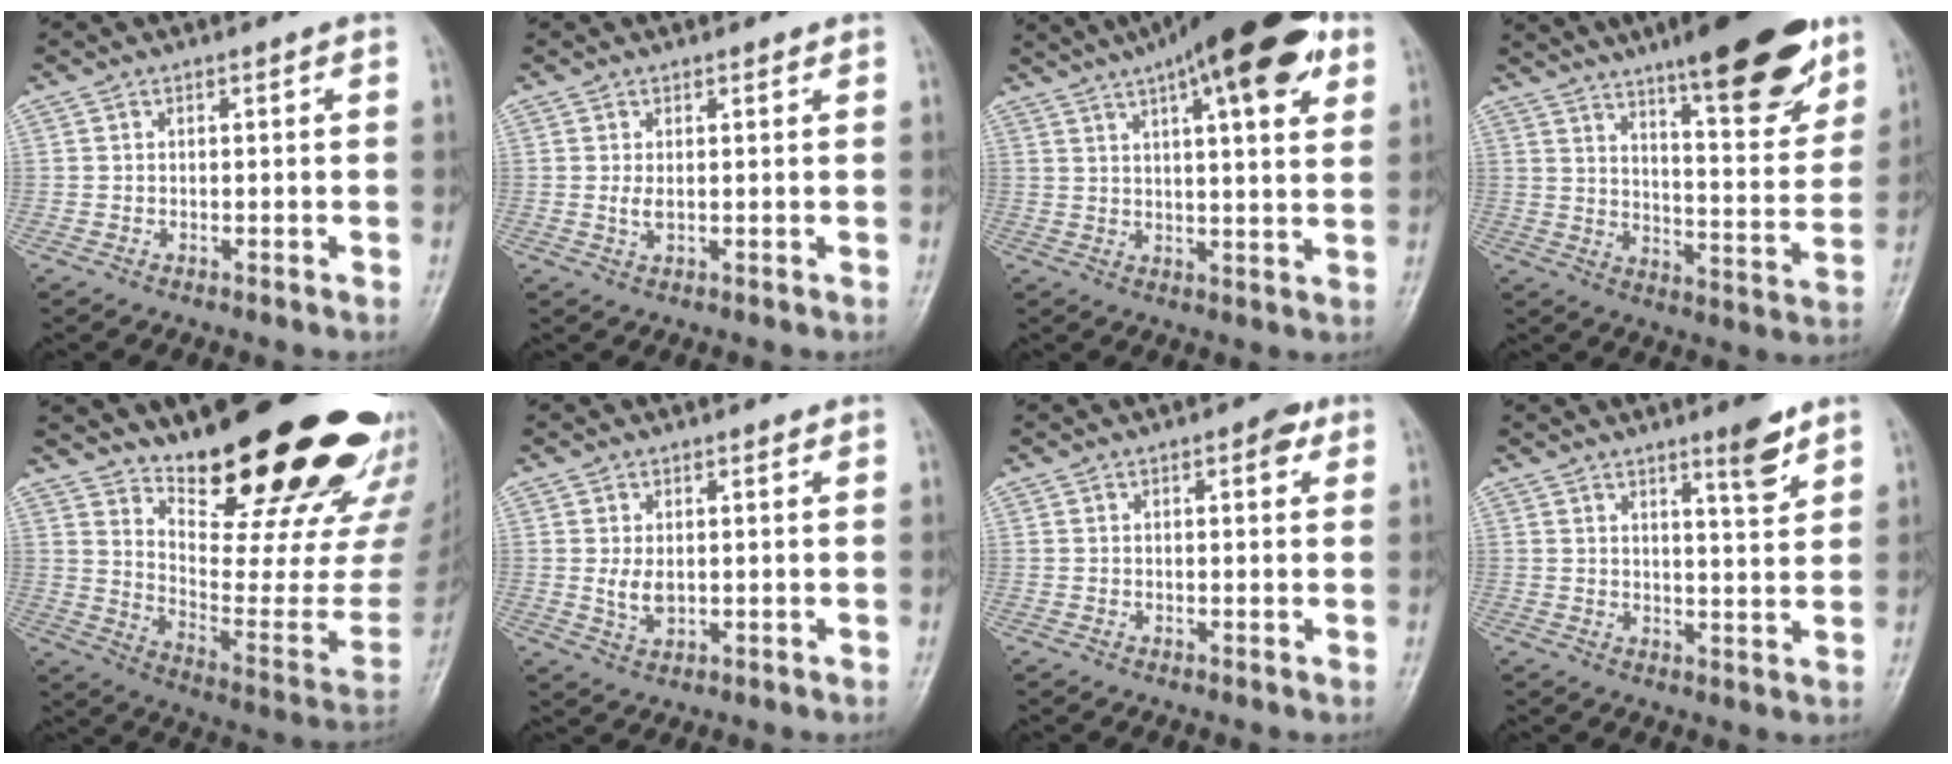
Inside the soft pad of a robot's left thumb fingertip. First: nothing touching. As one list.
[{"total": 2.1, "force": [0.7, 1.0, 1.7], "torque": [-0.031, -0.005, 0.015]}, {"total": 20.5, "force": [11.1, 5.7, 16.3], "torque": [-0.229, -0.005, 0.160]}, {"total": 21.2, "force": [13.8, 5.2, 15.3], "torque": [-0.186, -0.065, 0.205]}, {"total": 28.5, "force": [20.8, 7.6, 18.0], "torque": [-0.233, -0.136, 0.308]}, {"total": 3.6, "force": [0.9, 2.2, 2.8], "torque": [-0.044, -0.013, 0.022]}, {"total": 2.9, "force": [1.4, 1.3, 2.2], "torque": [-0.020, -0.001, 0.013]}, {"total": 5.9, "force": [4.1, 0.9, 4.2], "torque": [-0.053, -0.031, 0.059]}]